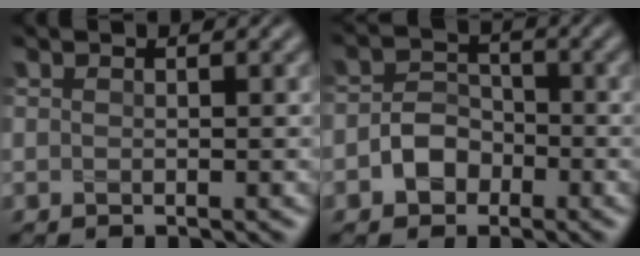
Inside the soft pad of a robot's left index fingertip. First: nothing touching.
{"total": 3.1, "force": [-1.3, 2.4, 1.3], "torque": [-0.018, 0.007, -0.026]}